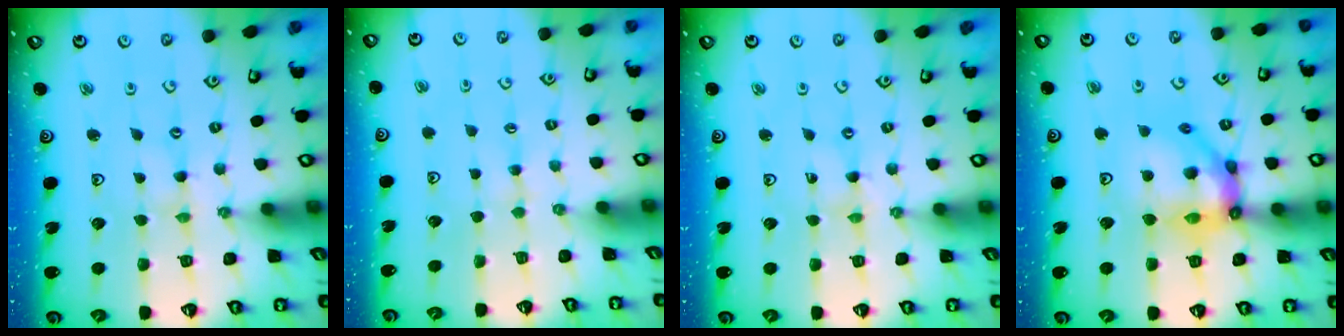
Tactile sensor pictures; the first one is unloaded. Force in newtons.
{"total": 2.7, "press": 2.7, "slide": 0.4}
{"total": 0.0}
{"total": 15.3, "press": 15.2, "slide": 1.8}